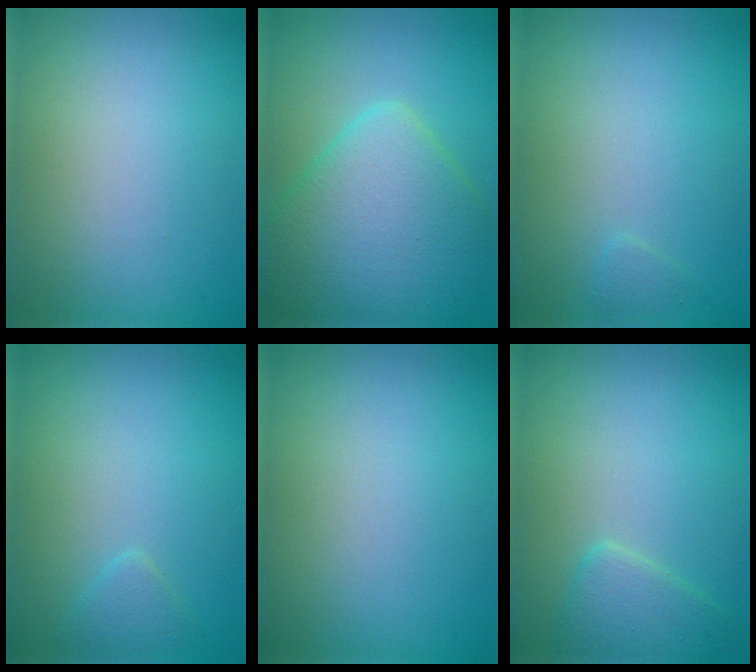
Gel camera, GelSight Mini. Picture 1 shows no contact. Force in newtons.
{"total": 7.8, "press": 7.8, "slide": 0.2}
{"total": 0.5, "press": 0.5, "slide": 0.0}
{"total": 1.1, "press": 1.1, "slide": 0.1}
{"total": 0.0}
{"total": 2.4, "press": 2.4, "slide": 0.1}